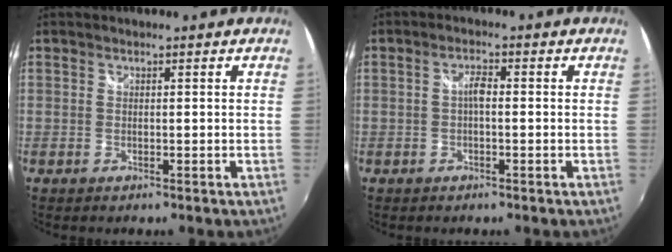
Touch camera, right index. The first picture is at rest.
{"total": 2.1, "force": [-0.3, 0.7, 2.0], "torque": [-0.038, 0.008, -0.007]}